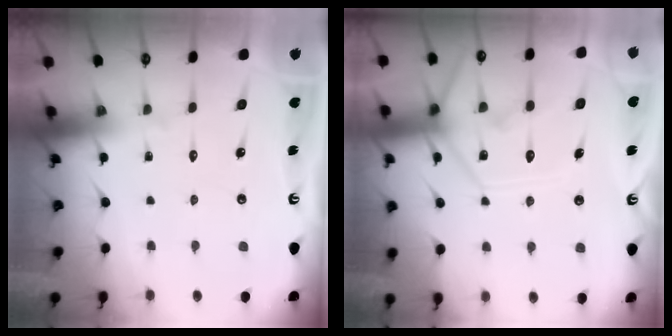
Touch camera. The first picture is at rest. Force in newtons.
{"total": 13.4, "press": 13.3, "slide": 1.3}